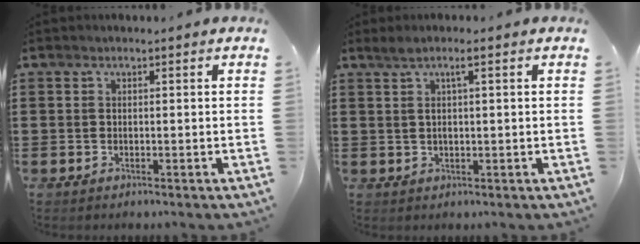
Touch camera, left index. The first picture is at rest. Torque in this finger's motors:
{"motor_torque": [0.51, -0.27, 0.11, 0.06]}